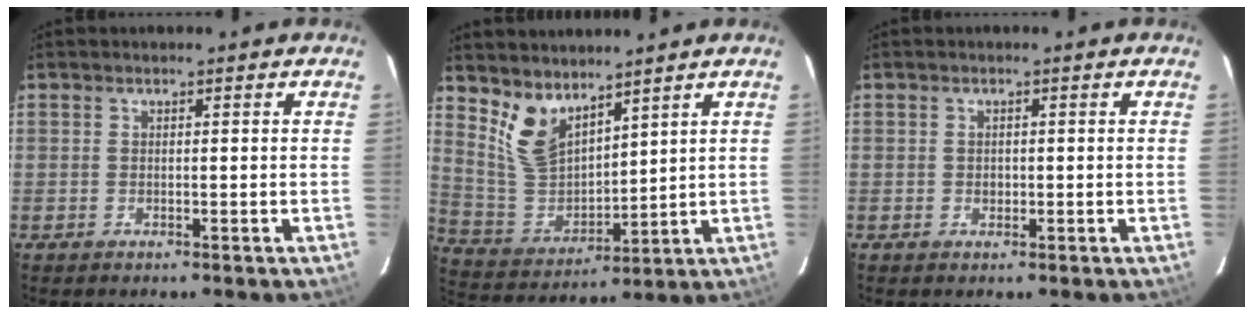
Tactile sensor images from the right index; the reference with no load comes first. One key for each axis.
{"total": 9.6, "fx": 7.0, "fy": 4.5, "fz": 4.9, "tx": -0.098, "ty": -0.005, "tz": 0.154}
{"total": 1.1, "fx": -0.1, "fy": 1.0, "fz": 0.5, "tx": -0.007, "ty": 0.002, "tz": -0.002}